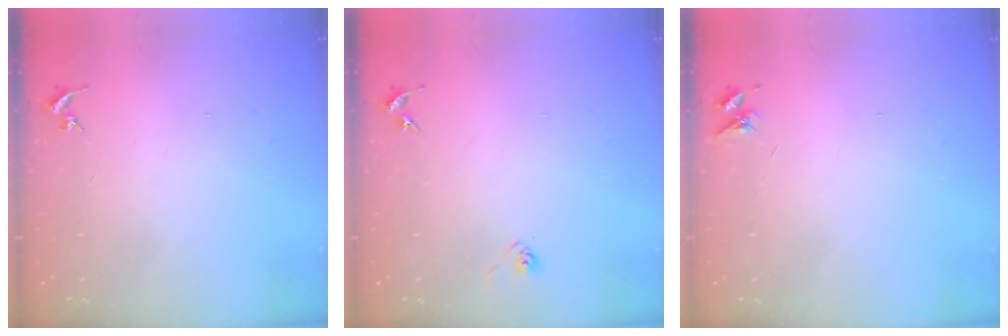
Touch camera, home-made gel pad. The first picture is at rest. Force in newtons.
{"total": 3.3, "press": 3.0, "slide": 1.2}
{"total": 3.6, "press": 3.6, "slide": 0.5}